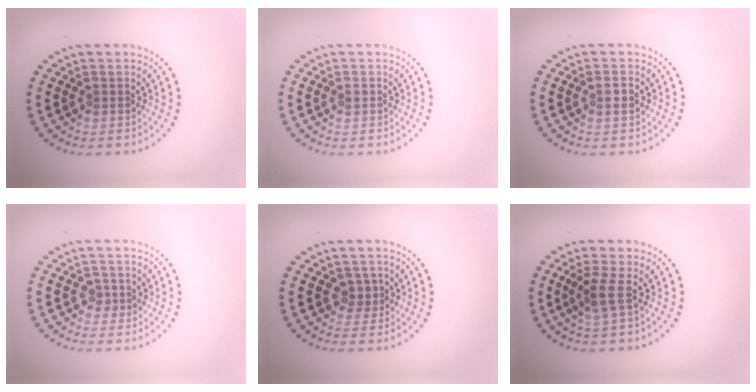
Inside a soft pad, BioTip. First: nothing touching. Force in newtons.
{"total": 0.6, "press": 0.6, "slide": 0.1}
{"total": 1.0, "press": 0.9, "slide": 0.5}
{"total": 1.0, "press": 0.9, "slide": 0.6}
{"total": 1.3, "press": 1.1, "slide": 0.7}
{"total": 1.9, "press": 1.3, "slide": 1.4}